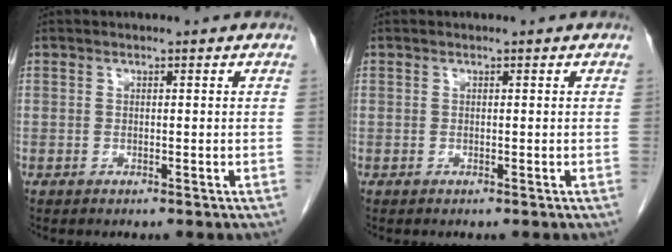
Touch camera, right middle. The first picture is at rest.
{"total": 0.0}